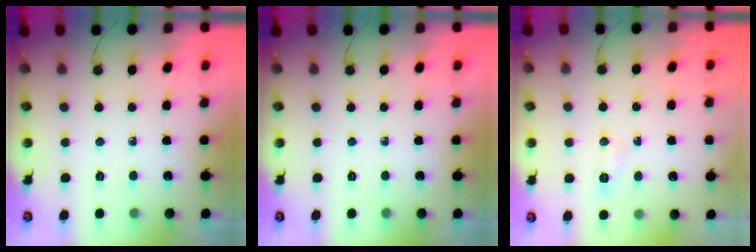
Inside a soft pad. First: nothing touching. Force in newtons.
{"total": 0.0}
{"total": 4.8, "press": 4.8, "slide": 0.6}